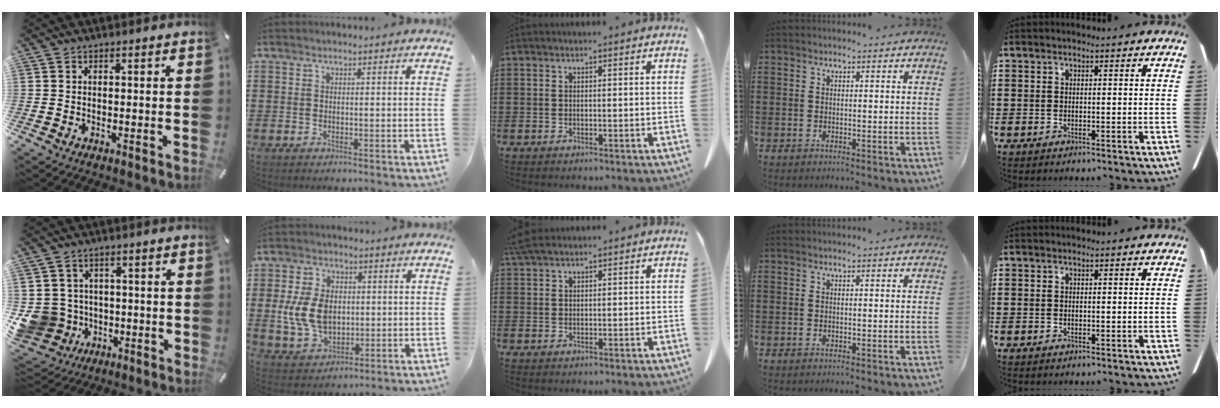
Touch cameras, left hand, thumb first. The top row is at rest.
{"thumb": {"total": 9.3, "force": [-1.8, 8.9, 2.0], "torque": [-0.072, 0.007, -0.028]}, "index": {"total": 9.0, "force": [0.5, 6.3, 6.4], "torque": [-0.162, 0.008, 0.006]}, "middle": {"total": 2.6, "force": [2.1, 0.6, 1.4], "torque": [-0.033, 0.003, 0.041]}}